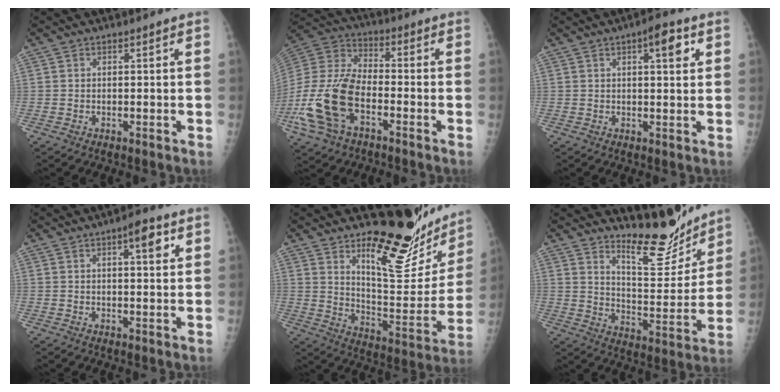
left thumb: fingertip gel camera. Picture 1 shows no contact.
{"total": 17.3, "force": [-6.4, 9.7, 12.9], "torque": [-0.276, 0.033, -0.125]}
{"total": 5.4, "force": [2.3, 1.7, 4.6], "torque": [-0.054, -0.004, 0.028]}
{"total": 4.9, "force": [2.2, 1.5, 4.1], "torque": [-0.051, -0.005, 0.028]}
{"total": 21.4, "force": [15.9, 7.6, 12.2], "torque": [-0.117, -0.130, 0.233]}
{"total": 12.5, "force": [11.5, 2.9, 4.2], "torque": [-0.031, -0.103, 0.190]}